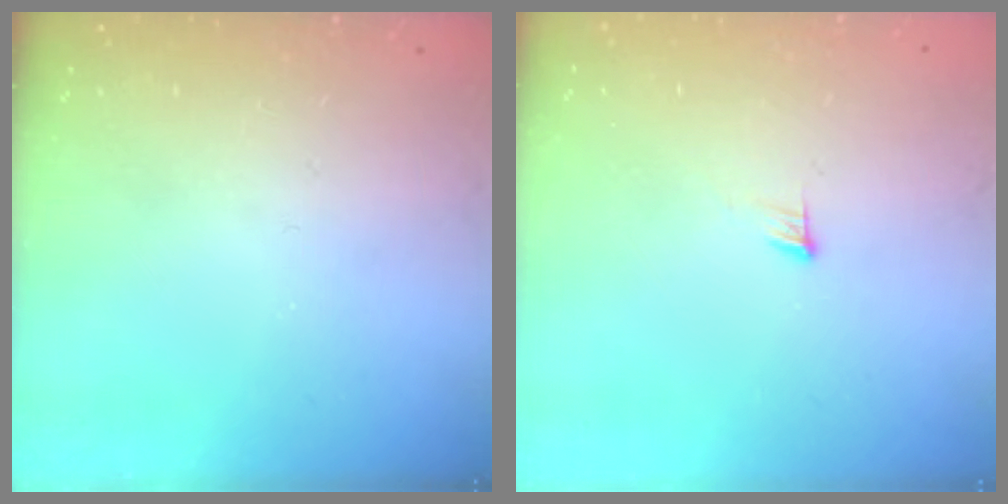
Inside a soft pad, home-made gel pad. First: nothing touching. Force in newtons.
{"total": 3.3, "press": 3.3, "slide": 0.2}